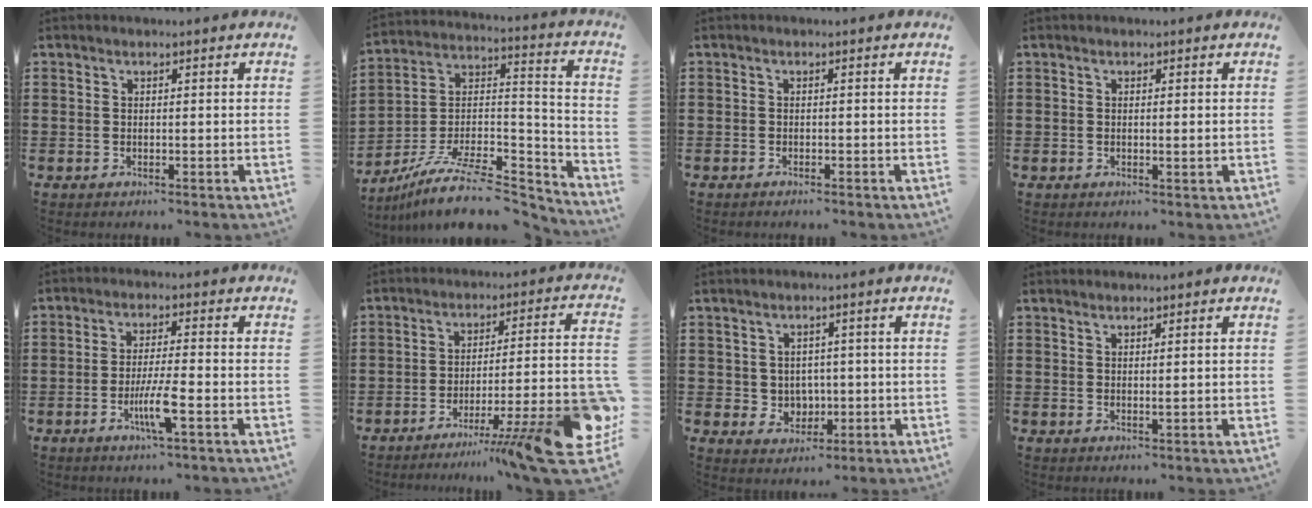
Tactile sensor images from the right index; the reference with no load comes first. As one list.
[{"total": 12.1, "force": [-9.5, 3.8, 6.6], "torque": [-0.116, 0.027, -0.178]}, {"total": 0.5, "force": [-0.5, 0.0, 0.2], "torque": [-0.004, -0.002, -0.010]}, {"total": 0.6, "force": [0.1, 0.1, 0.6], "torque": [-0.012, -0.001, 0.002]}, {"total": 5.8, "force": [-2.4, 0.4, 5.3], "torque": [-0.099, -0.013, -0.044]}, {"total": 13.7, "force": [-7.8, 1.7, 11.1], "torque": [-0.146, 0.018, -0.126]}, {"total": 3.0, "force": [0.8, 2.8, 0.6], "torque": [-0.020, 0.001, 0.010]}, {"total": 0.9, "force": [0.5, -0.4, 0.7], "torque": [-0.012, -0.002, 0.009]}]